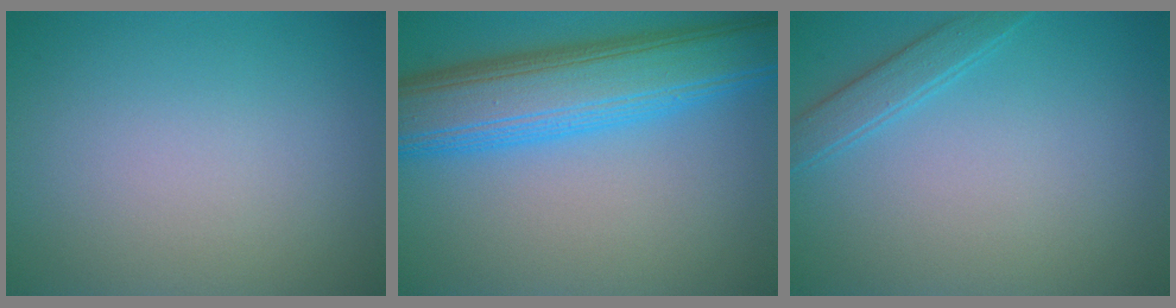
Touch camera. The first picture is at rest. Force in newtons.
{"total": 9.6, "press": 9.6, "slide": 0.3}
{"total": 1.9, "press": 1.9, "slide": 0.1}